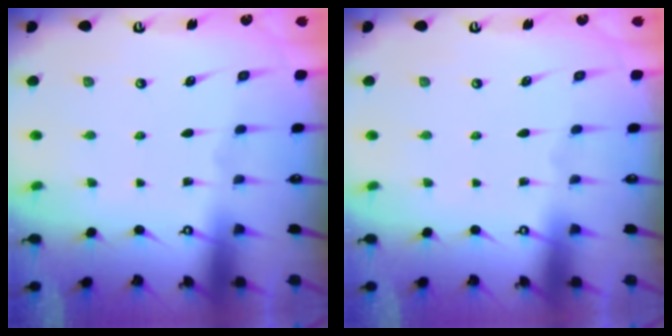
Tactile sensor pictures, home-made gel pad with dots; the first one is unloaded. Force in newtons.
{"total": 0.0}